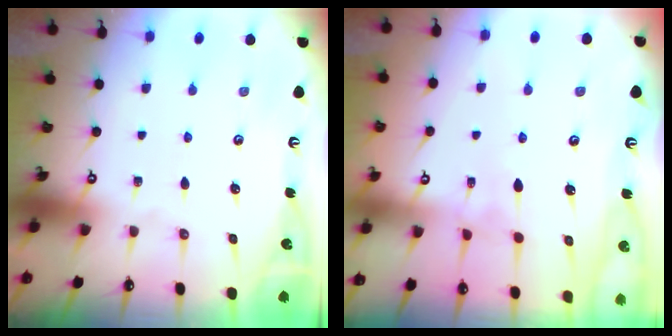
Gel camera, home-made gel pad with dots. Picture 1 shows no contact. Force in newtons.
{"total": 2.4, "press": 2.4, "slide": 0.4}